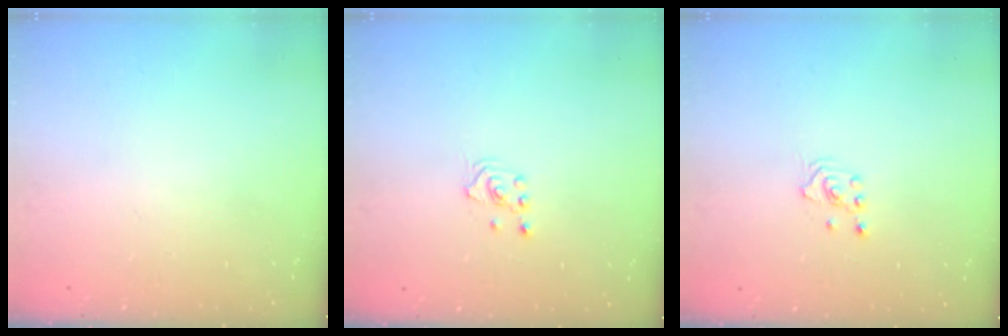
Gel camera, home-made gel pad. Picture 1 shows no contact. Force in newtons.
{"total": 2.0, "press": 2.0, "slide": 0.3}
{"total": 2.0, "press": 2.0, "slide": 0.3}